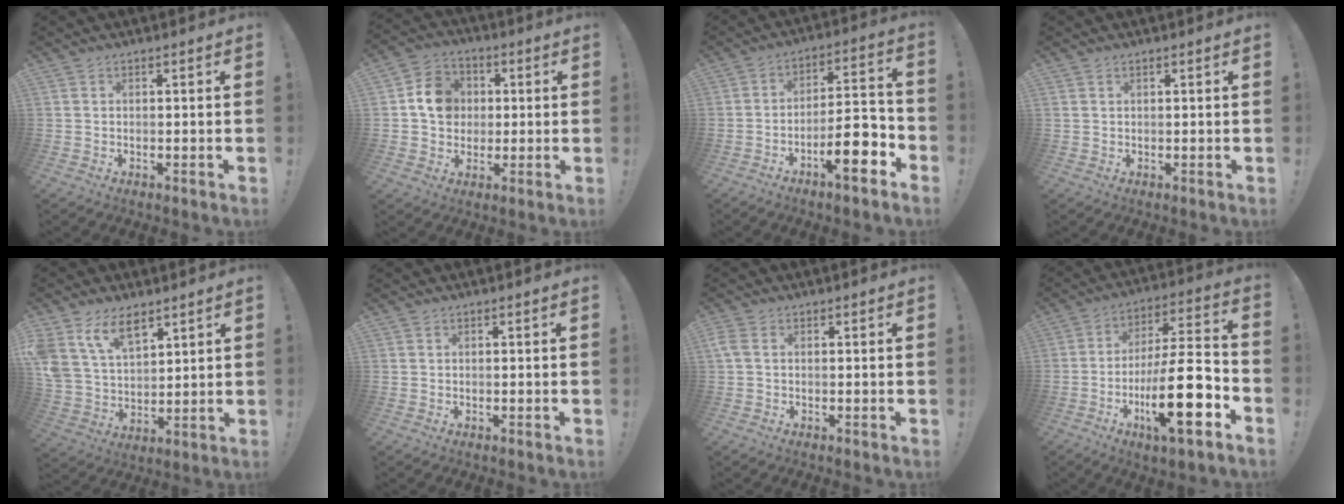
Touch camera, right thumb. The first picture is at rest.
{"total": 10.8, "force": [1.6, 9.6, 4.7], "torque": [-0.060, 0.010, 0.036]}
{"total": 13.5, "force": [-6.8, 3.6, 11.1], "torque": [-0.159, 0.038, -0.111]}
{"total": 0.7, "force": [0.5, 0.3, 0.4], "torque": [-0.006, 0.000, 0.010]}
{"total": 13.3, "force": [8.8, 7.3, 6.8], "torque": [-0.140, -0.048, 0.169]}
{"total": 0.0}
{"total": 2.3, "force": [0.6, 1.4, 1.8], "torque": [-0.046, 0.005, 0.010]}
{"total": 22.2, "force": [-7.7, 5.7, 20.0], "torque": [-0.335, 0.038, -0.125]}